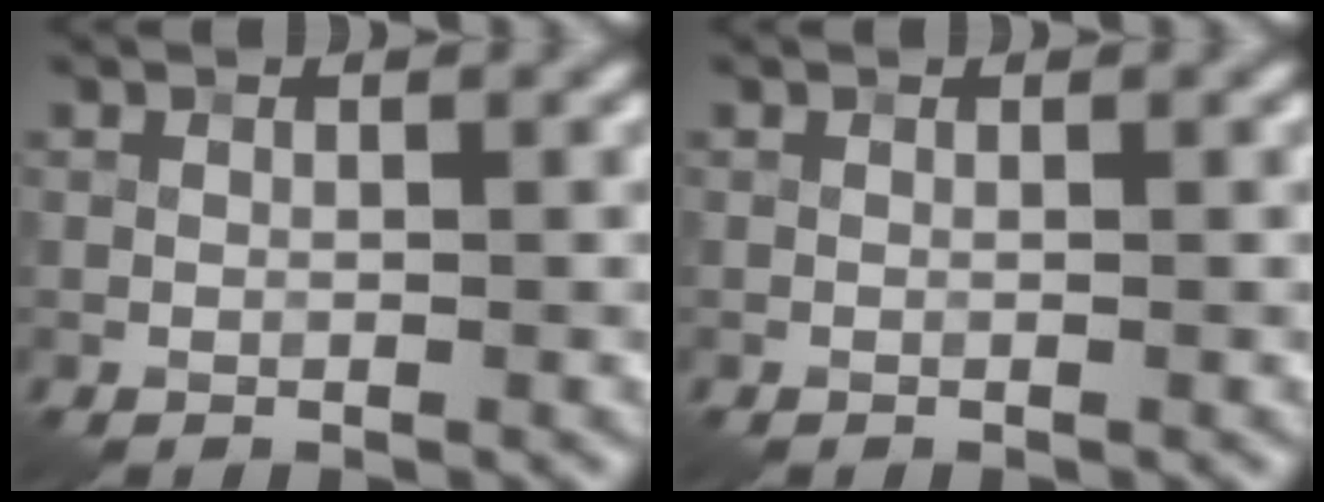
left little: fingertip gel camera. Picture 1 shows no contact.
{"total": 0.0}